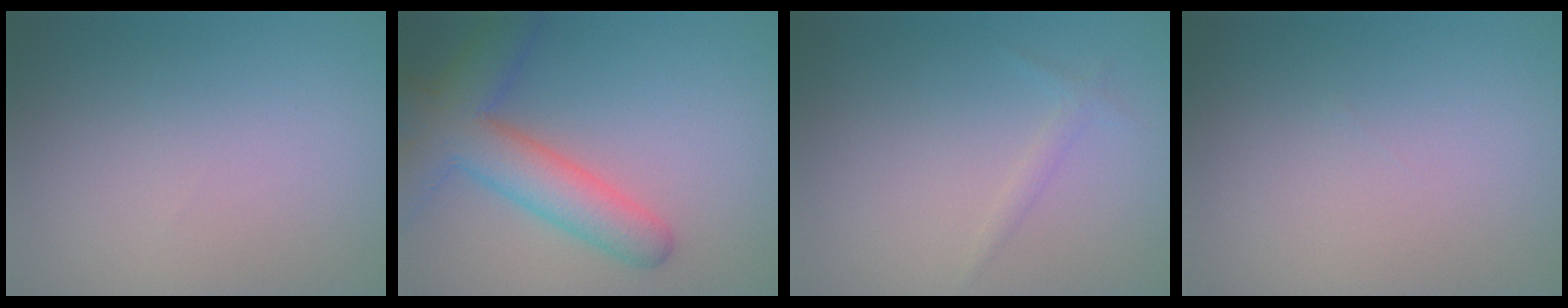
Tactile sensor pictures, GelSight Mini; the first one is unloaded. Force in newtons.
{"total": 6.5, "press": 6.5, "slide": 0.3}
{"total": 0.8, "press": 0.8, "slide": 0.0}
{"total": 0.0}